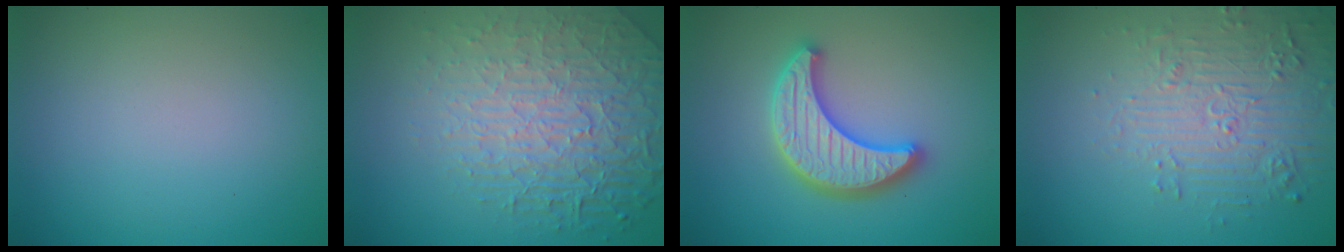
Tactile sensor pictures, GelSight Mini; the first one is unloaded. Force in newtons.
{"total": 8.4, "press": 5.7, "slide": 6.2}
{"total": 4.8, "press": 4.7, "slide": 1.1}
{"total": 4.9, "press": 4.1, "slide": 2.7}